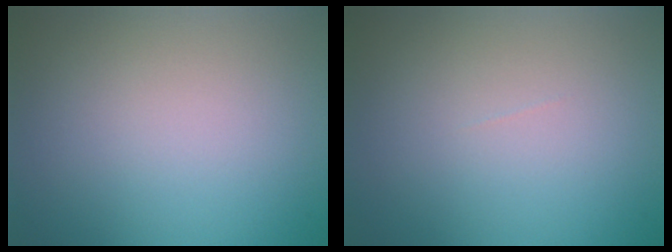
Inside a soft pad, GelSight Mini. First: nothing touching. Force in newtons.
{"total": 0.0}